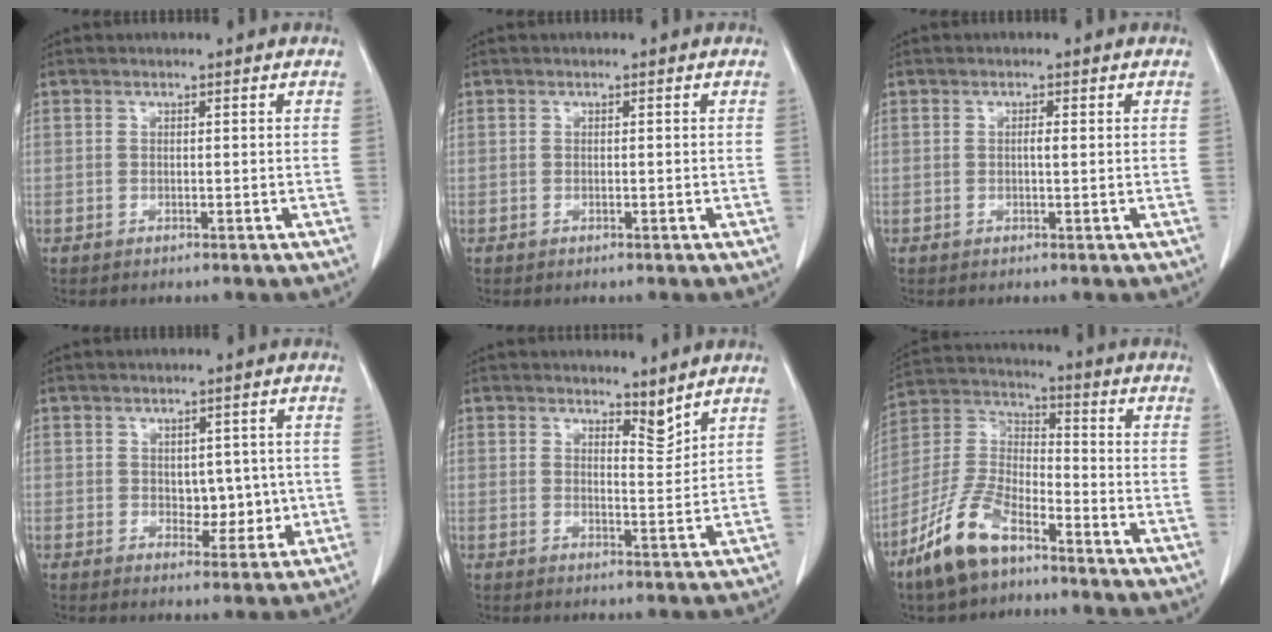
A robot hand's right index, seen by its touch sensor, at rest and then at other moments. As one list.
[{"total": 0.5, "force": [-0.2, 0.2, 0.5], "torque": [-0.014, 0.002, 0.000]}, {"total": 1.4, "force": [0.1, 0.4, 1.3], "torque": [-0.028, 0.002, 0.003]}, {"total": 5.5, "force": [-0.1, 3.6, 4.2], "torque": [-0.049, 0.009, 0.010]}, {"total": 3.2, "force": [2.8, 0.8, 1.2], "torque": [-0.020, -0.012, 0.050]}, {"total": 12.8, "force": [-8.6, 4.9, 8.2], "torque": [-0.186, -0.001, -0.171]}]